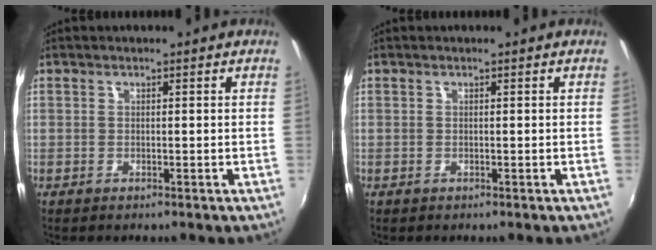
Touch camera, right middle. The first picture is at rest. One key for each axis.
{"total": 0.0}